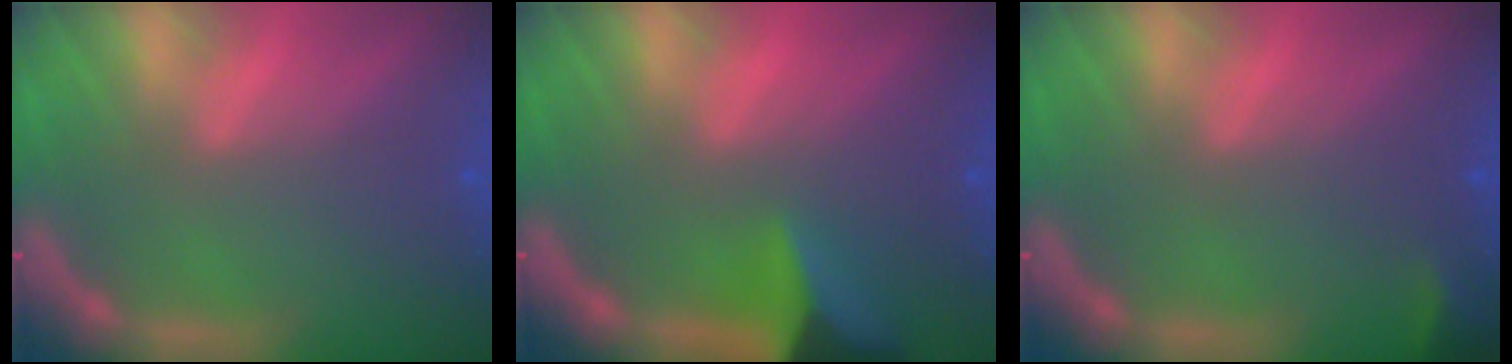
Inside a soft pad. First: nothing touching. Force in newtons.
{"total": 6.0}
{"total": 1.4}